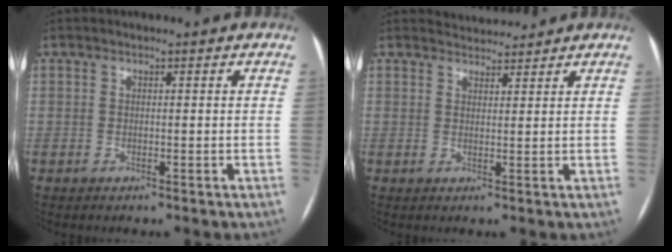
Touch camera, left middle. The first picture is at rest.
{"total": 3.1, "force": [3.1, 0.4, -0.1], "torque": [-0.008, 0.013, 0.051]}